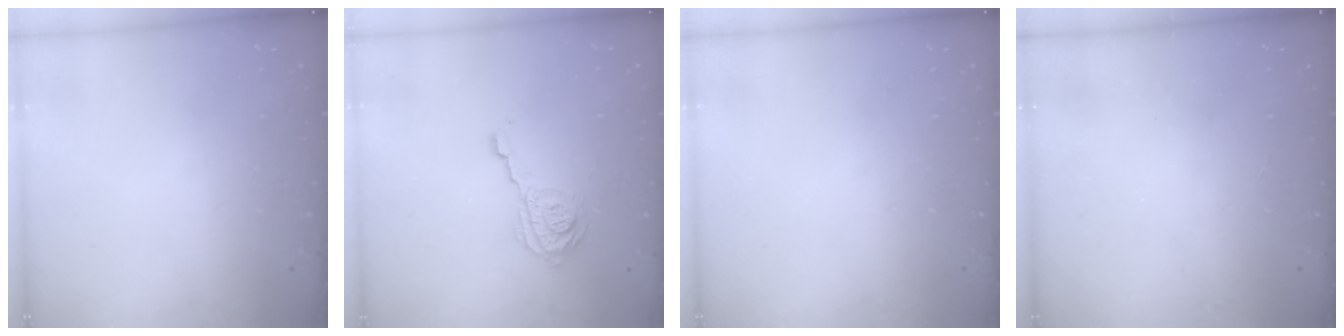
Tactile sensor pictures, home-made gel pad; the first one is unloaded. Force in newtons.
{"total": 12.7, "press": 12.6, "slide": 1.8}
{"total": 0.0}
{"total": 2.5, "press": 2.4, "slide": 0.8}